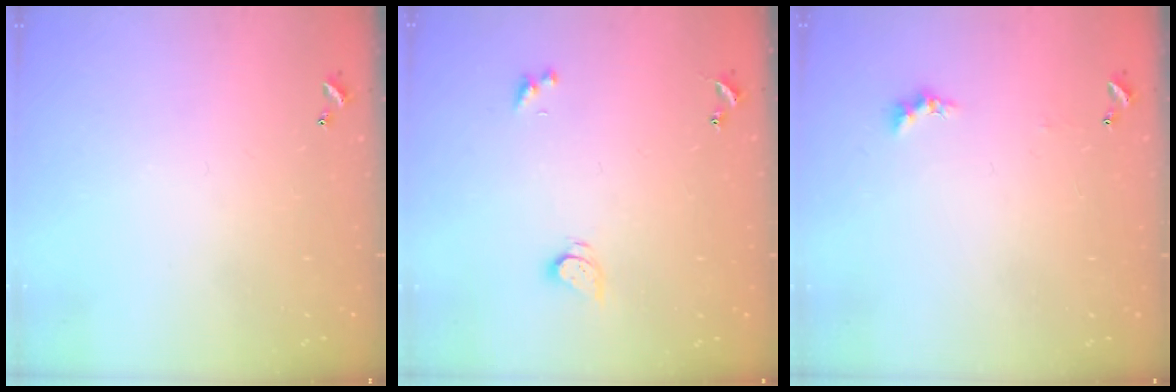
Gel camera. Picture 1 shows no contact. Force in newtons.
{"total": 2.6, "press": 2.6, "slide": 0.2}
{"total": 0.6, "press": 0.4, "slide": 0.5}